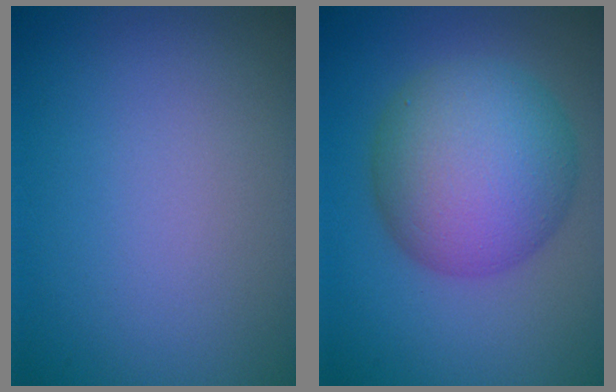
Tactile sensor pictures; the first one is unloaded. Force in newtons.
{"total": 9.7, "press": 9.7, "slide": 0.1}